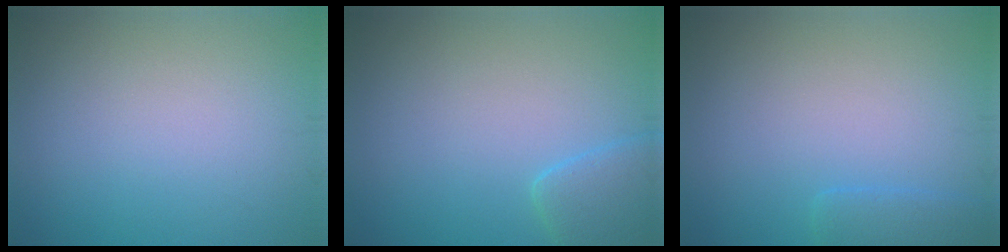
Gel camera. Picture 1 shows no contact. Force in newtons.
{"total": 2.5, "press": 2.5, "slide": 0.3}
{"total": 1.6, "press": 1.6, "slide": 0.1}